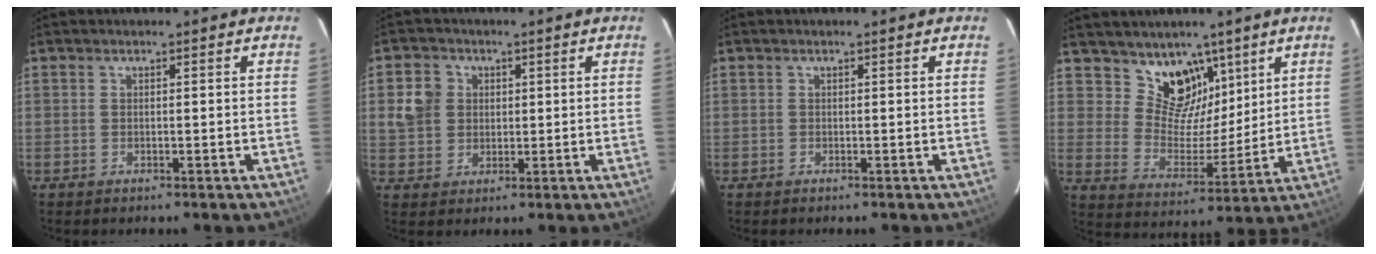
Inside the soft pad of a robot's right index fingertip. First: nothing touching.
{"total": 6.2, "force": [0.6, 5.5, 3.0], "torque": [-0.062, 0.018, 0.011]}
{"total": 0.0}
{"total": 10.8, "force": [7.3, 7.2, 3.5], "torque": [-0.052, -0.011, 0.136]}